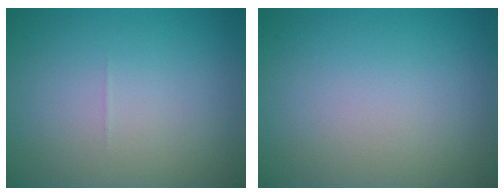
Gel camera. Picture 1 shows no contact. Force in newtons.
{"total": 0.0}